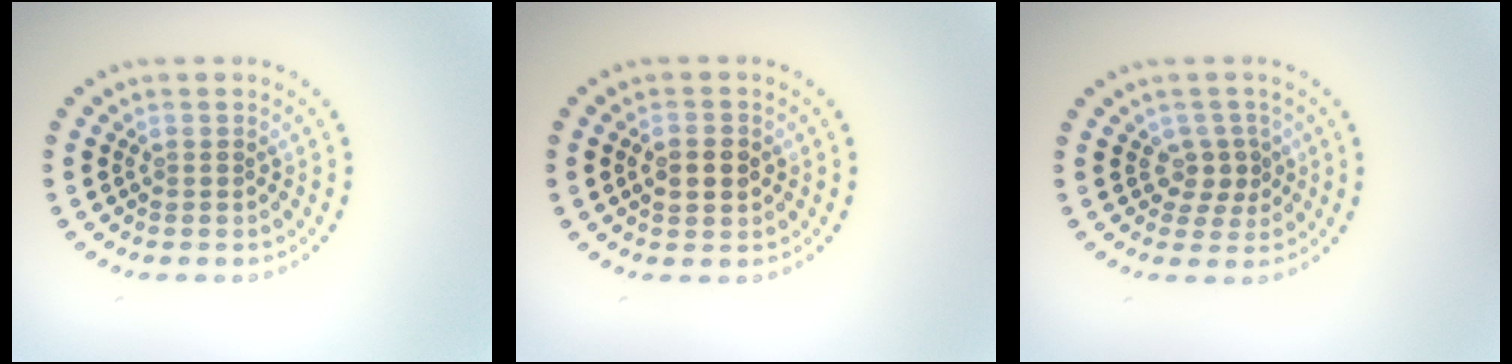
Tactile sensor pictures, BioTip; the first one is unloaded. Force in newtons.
{"total": 3.1, "press": 3.1, "slide": 0.1}
{"total": 2.1, "press": 1.7, "slide": 1.2}